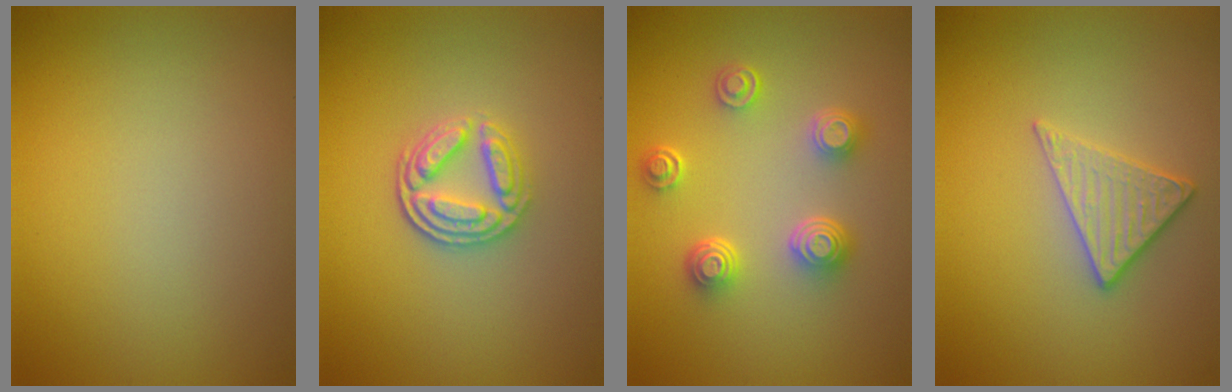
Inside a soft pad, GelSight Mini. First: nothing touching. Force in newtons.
{"total": 3.6, "press": 3.1, "slide": 1.8}
{"total": 4.3, "press": 3.2, "slide": 2.8}
{"total": 2.9, "press": 2.6, "slide": 1.3}